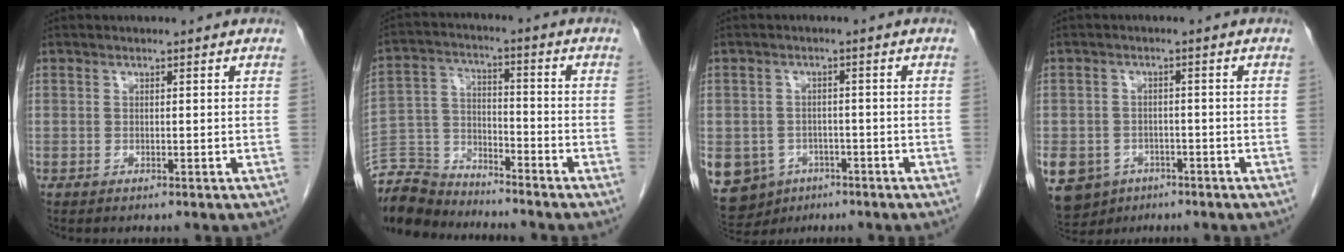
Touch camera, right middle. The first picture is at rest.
{"total": 10.1, "force": [-9.8, 2.1, 1.0], "torque": [-0.019, 0.004, -0.190]}
{"total": 12.3, "force": [-5.6, 10.3, 3.7], "torque": [-0.111, 0.001, -0.068]}
{"total": 11.1, "force": [-6.0, 8.6, 3.6], "torque": [-0.099, -0.005, -0.083]}